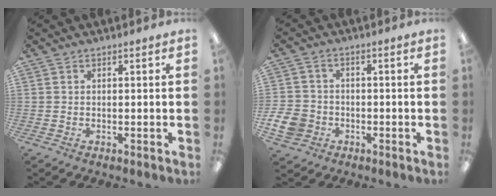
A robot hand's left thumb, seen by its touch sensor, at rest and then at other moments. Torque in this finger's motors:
{"motor_torque": [-0.40, 0.58, 0.23, 0.56, 0.02]}